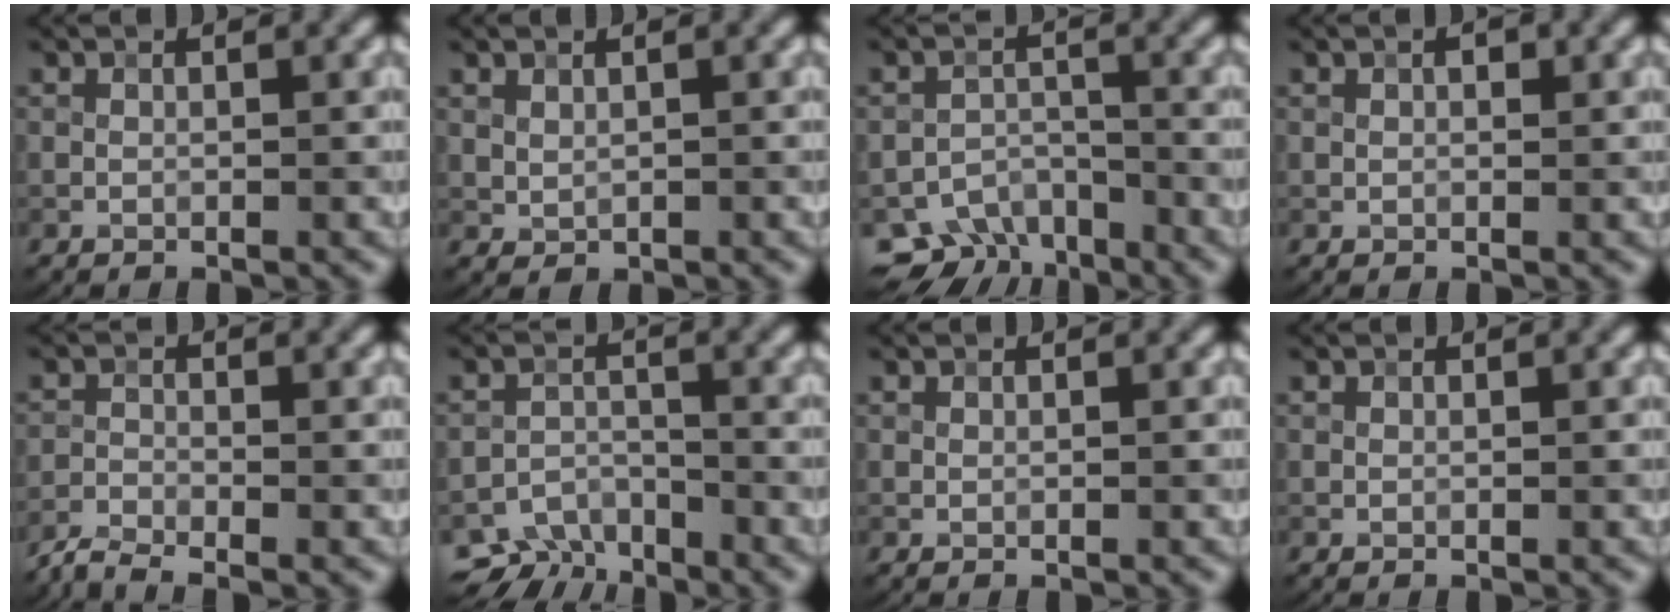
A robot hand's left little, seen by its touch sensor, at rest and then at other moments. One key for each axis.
{"total": 0.9, "fx": 0.4, "fy": 0.6, "fz": 0.5, "tx": -0.010, "ty": -0.002, "tz": 0.012}
{"total": 6.8, "fx": -5.5, "fy": 3.6, "fz": 1.9, "tx": -0.017, "ty": -0.014, "tz": -0.086}
{"total": 0.8, "fx": 0.2, "fy": 0.5, "fz": 0.6, "tx": -0.011, "ty": 0.002, "tz": 0.003}
{"total": 2.7, "fx": -2.6, "fy": 0.1, "fz": 0.7, "tx": -0.020, "ty": -0.002, "tz": -0.060}
{"total": 4.4, "fx": -3.7, "fy": 2.1, "fz": 1.0, "tx": -0.005, "ty": -0.005, "tz": -0.066}
{"total": 0.0}
{"total": 0.0}